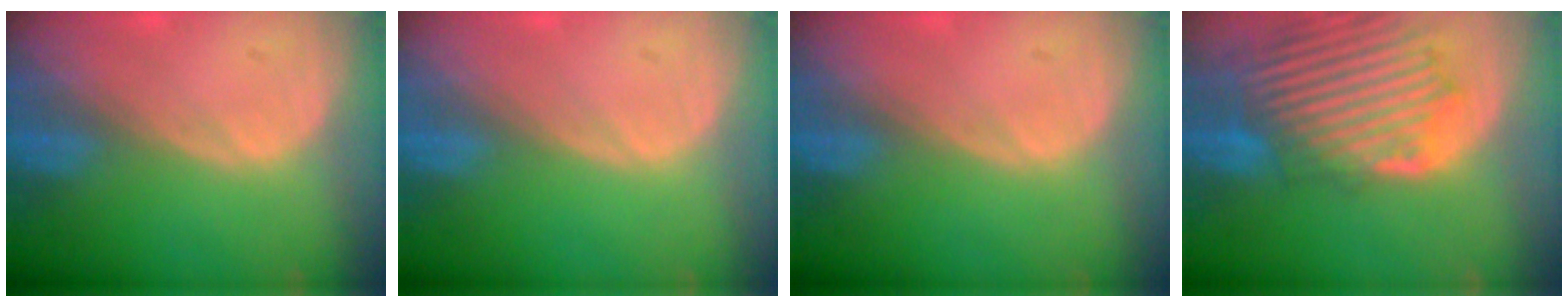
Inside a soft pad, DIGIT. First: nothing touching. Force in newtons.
{"total": 0.0}
{"total": 0.0}
{"total": 12.7, "press": 11.5, "slide": 5.3}